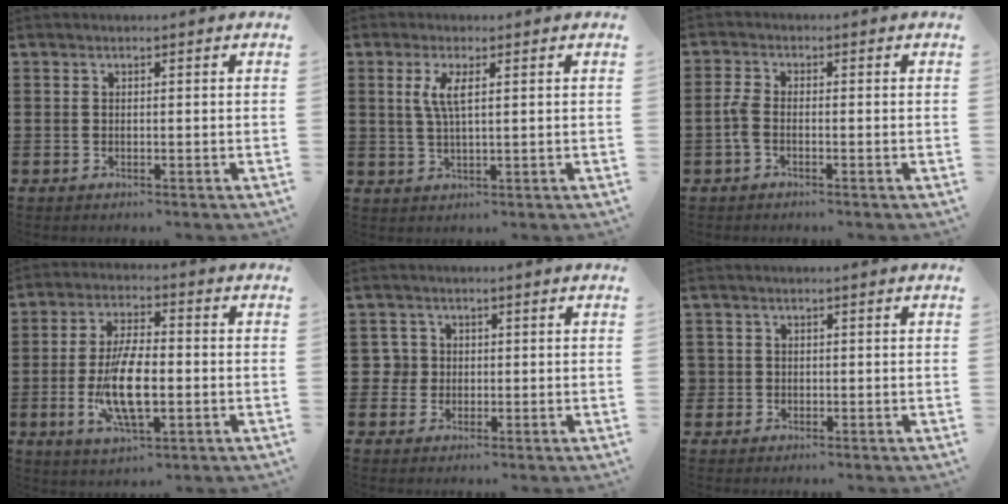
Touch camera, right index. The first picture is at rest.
{"total": 3.8, "force": [1.2, 0.9, 3.5], "torque": [-0.074, 0.004, 0.020]}
{"total": 2.3, "force": [-0.9, 1.0, 1.9], "torque": [-0.050, -0.003, -0.021]}
{"total": 10.9, "force": [-1.8, 4.1, 9.9], "torque": [-0.210, -0.014, -0.034]}
{"total": 3.0, "force": [0.0, 2.9, 0.8], "torque": [-0.030, 0.007, -0.001]}
{"total": 1.3, "force": [-0.1, 1.2, 0.2], "torque": [-0.008, 0.004, -0.005]}